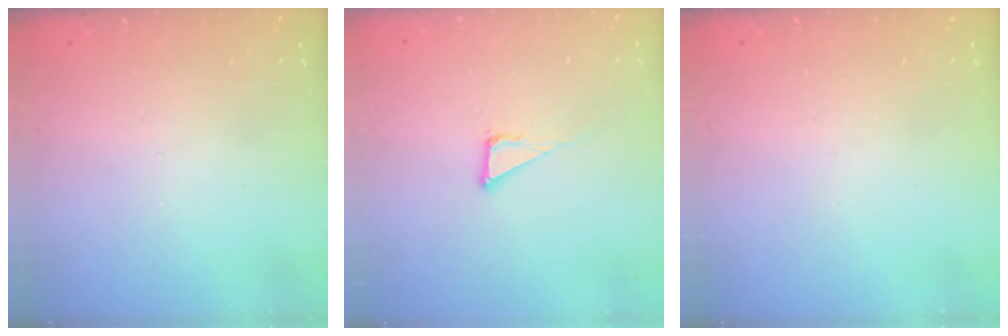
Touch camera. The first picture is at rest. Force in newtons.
{"total": 4.3, "press": 4.3, "slide": 0.2}
{"total": 0.0}